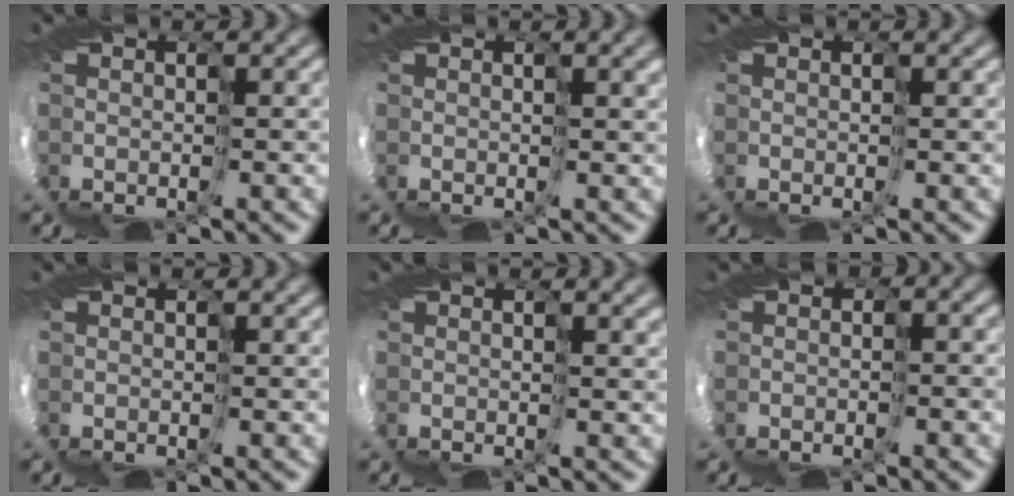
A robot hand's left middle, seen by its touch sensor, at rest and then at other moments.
{"total": 2.8, "force": [1.6, 0.6, 2.3], "torque": [-0.035, 0.005, 0.026]}
{"total": 0.8, "force": [0.7, -0.4, 0.1], "torque": [-0.001, 0.000, 0.009]}
{"total": 0.0}
{"total": 1.9, "force": [1.5, 0.0, 1.2], "torque": [-0.017, 0.004, 0.019]}
{"total": 2.6, "force": [-1.6, 1.5, 1.4], "torque": [-0.015, 0.003, -0.014]}